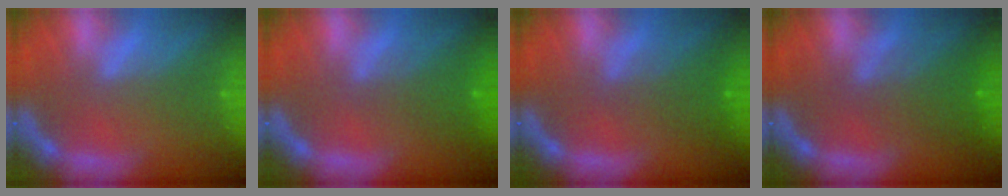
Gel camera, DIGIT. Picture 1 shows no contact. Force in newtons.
{"total": 3.0}
{"total": 2.9}
{"total": 4.0}